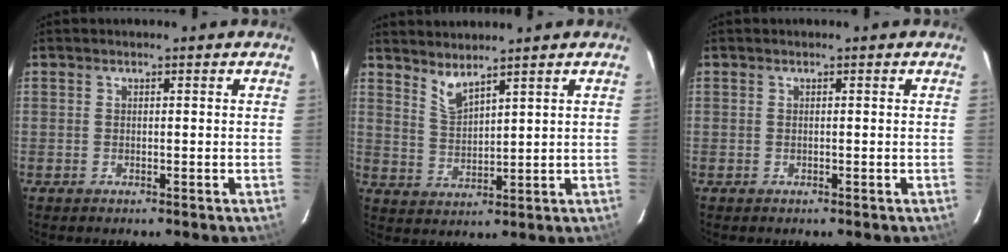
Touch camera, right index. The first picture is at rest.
{"total": 4.3, "force": [3.8, 0.5, 2.0], "torque": [-0.041, -0.006, 0.076]}
{"total": 0.0}